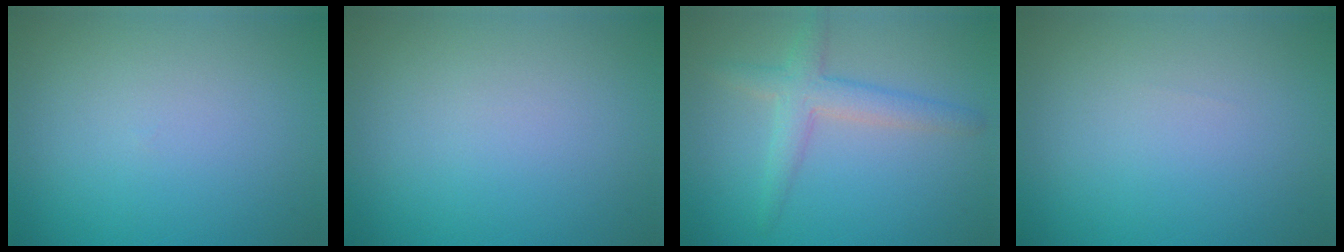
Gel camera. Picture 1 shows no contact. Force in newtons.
{"total": 0.0}
{"total": 3.4, "press": 3.3, "slide": 0.3}
{"total": 0.0}